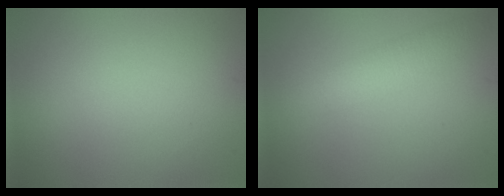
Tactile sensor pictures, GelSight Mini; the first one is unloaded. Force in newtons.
{"total": 2.8, "press": 2.8, "slide": 0.1}